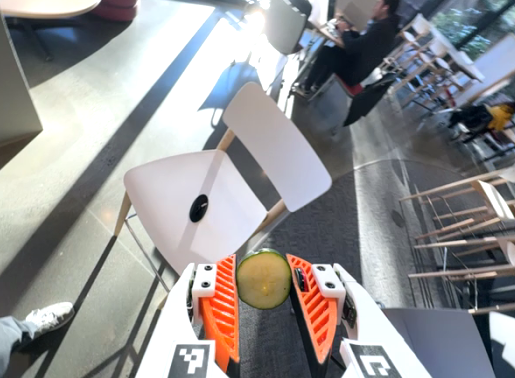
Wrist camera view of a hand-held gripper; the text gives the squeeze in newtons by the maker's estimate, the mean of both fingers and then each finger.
{"total": 8.8, "left": 9.3, "right": 8.4}